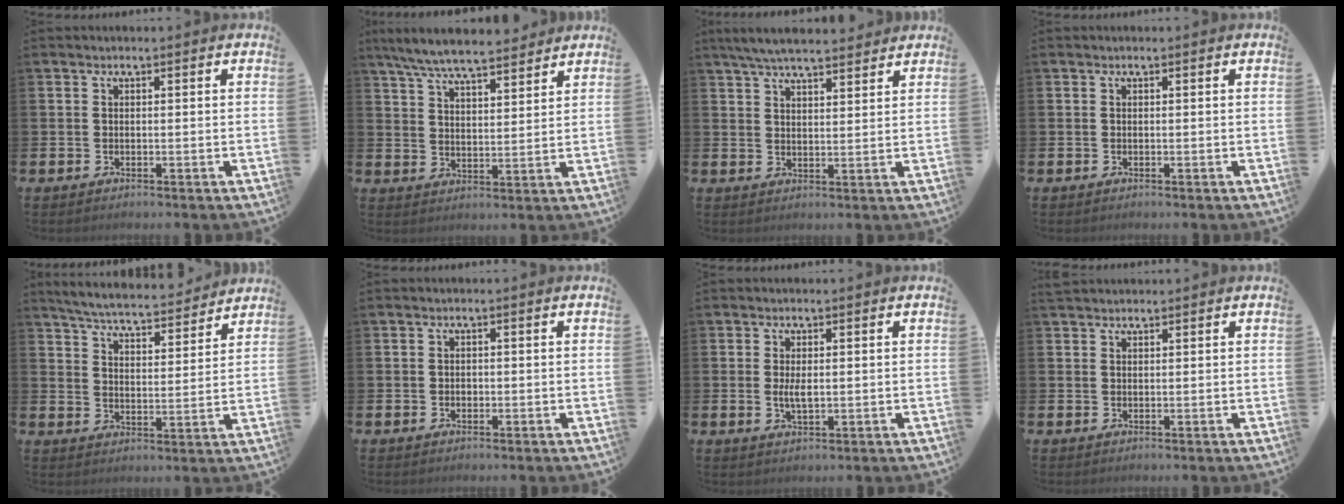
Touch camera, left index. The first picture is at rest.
{"total": 7.4, "force": [6.9, 0.9, 2.3], "torque": [-0.073, -0.029, 0.127]}
{"total": 5.6, "force": [5.4, 0.7, 1.6], "torque": [-0.045, -0.019, 0.098]}
{"total": 0.0}
{"total": 5.9, "force": [5.8, 0.4, 1.2], "torque": [-0.050, -0.039, 0.101]}
{"total": 0.6, "force": [-0.1, 0.6, 0.2], "torque": [-0.003, 0.004, -0.004]}
{"total": 2.4, "force": [0.2, 0.9, 2.2], "torque": [-0.042, 0.001, 0.002]}
{"total": 1.4, "force": [1.3, 0.4, 0.0], "torque": [0.010, -0.001, 0.023]}